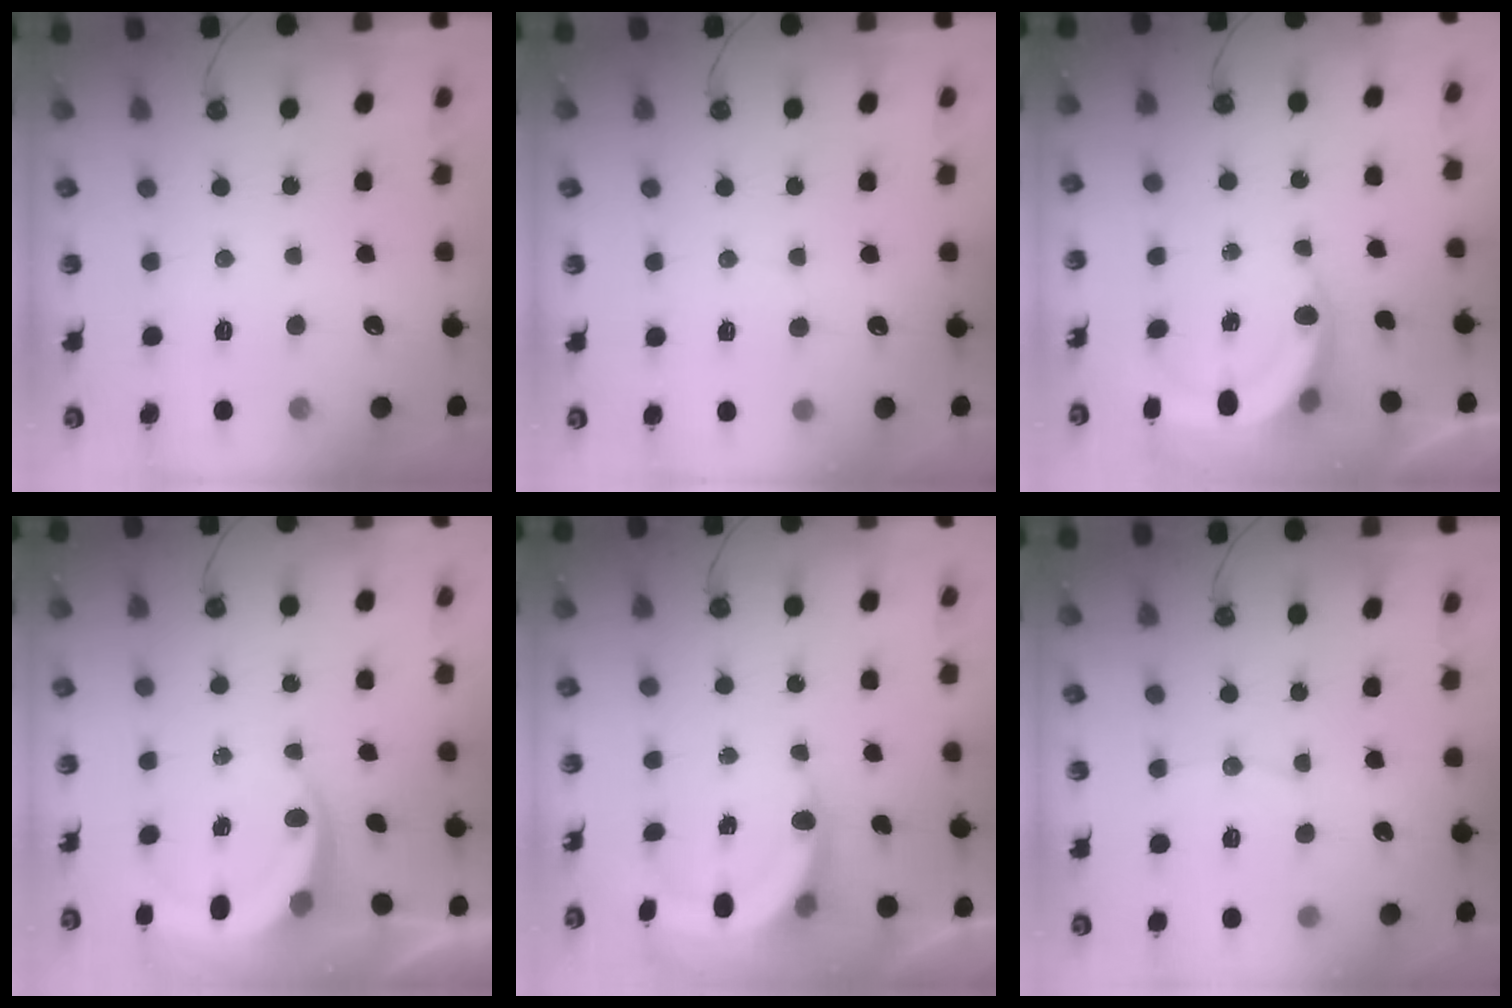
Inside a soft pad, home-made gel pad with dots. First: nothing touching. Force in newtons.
{"total": 5.4, "press": 5.4, "slide": 0.5}
{"total": 6.3, "press": 6.1, "slide": 1.6}
{"total": 4.6, "press": 4.6, "slide": 0.2}
{"total": 6.0, "press": 5.8, "slide": 1.7}
{"total": 5.3, "press": 5.1, "slide": 1.6}